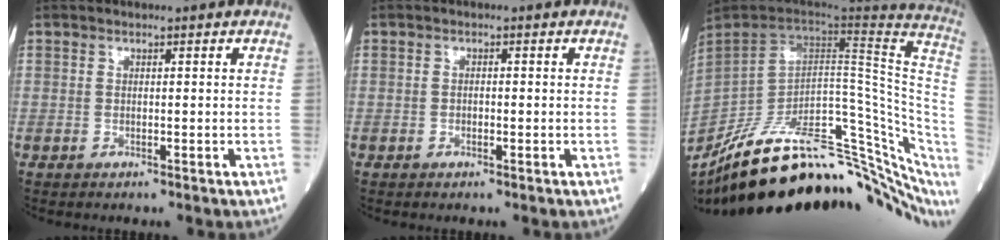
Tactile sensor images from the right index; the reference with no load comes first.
{"total": 0.8, "force": [-0.2, 0.4, 0.6], "torque": [-0.011, 0.002, -0.001]}
{"total": 33.1, "force": [-24.3, 9.4, 20.5], "torque": [-0.231, -0.006, -0.339]}